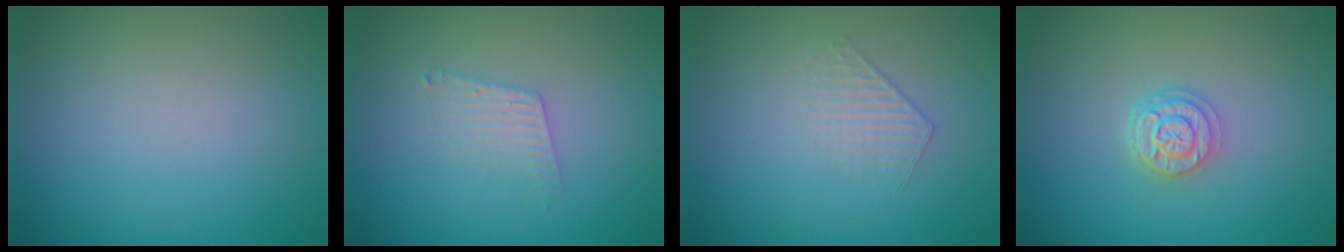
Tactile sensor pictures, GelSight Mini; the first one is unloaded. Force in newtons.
{"total": 1.7, "press": 1.7, "slide": 0.0}
{"total": 1.0, "press": 0.4, "slide": 0.9}
{"total": 2.6, "press": 2.1, "slide": 1.5}